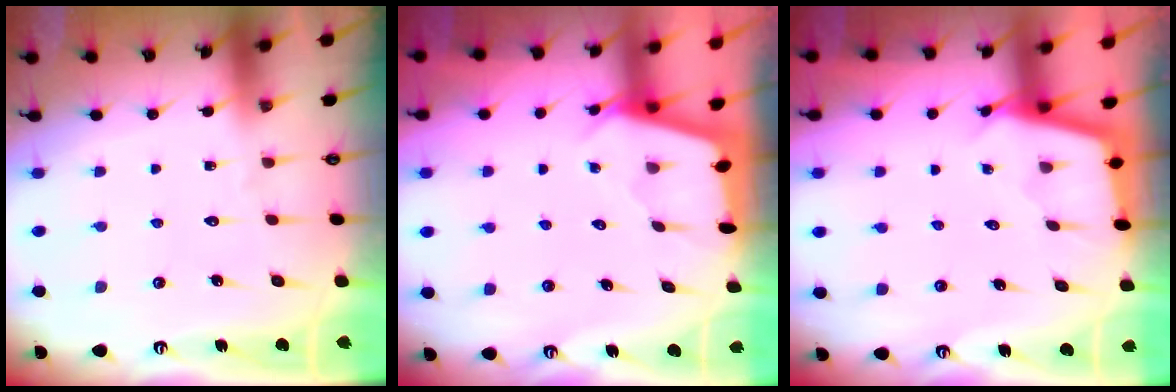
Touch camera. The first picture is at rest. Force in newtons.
{"total": 2.4, "press": 2.4, "slide": 0.3}
{"total": 2.3, "press": 2.3, "slide": 0.2}